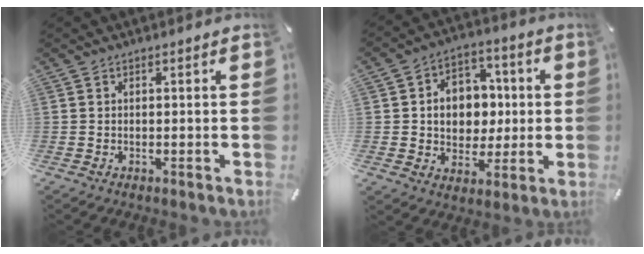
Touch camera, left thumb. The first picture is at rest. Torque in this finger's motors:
{"motor_torque": [1.53, 2.60, 0.31, -0.05, 0.12]}